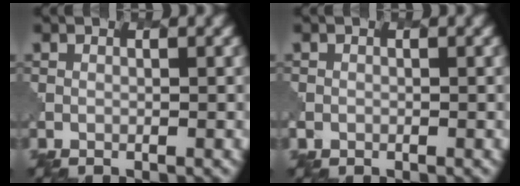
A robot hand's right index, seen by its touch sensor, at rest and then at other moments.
{"total": 0.7, "force": [-0.2, 0.6, -0.1], "torque": [-0.001, -0.003, -0.004]}